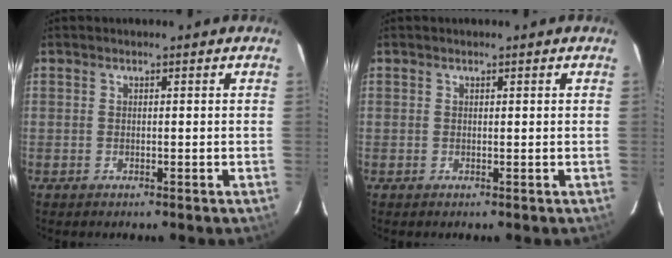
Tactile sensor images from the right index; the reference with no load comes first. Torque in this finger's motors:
{"motor_torque": [-0.02, -0.06, 0.02, 0.01]}